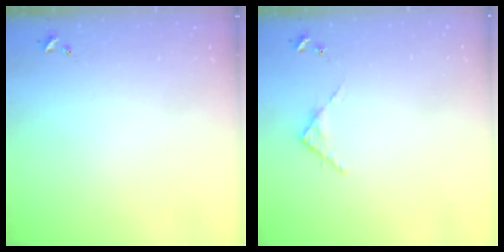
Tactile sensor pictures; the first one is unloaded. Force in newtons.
{"total": 3.6, "press": 3.6, "slide": 0.3}